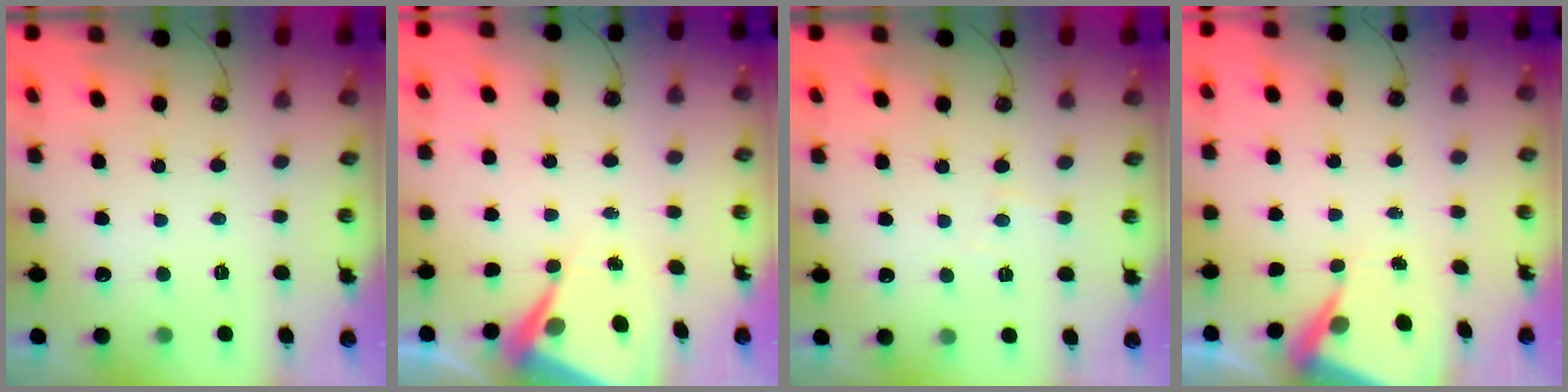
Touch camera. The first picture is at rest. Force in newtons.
{"total": 6.1, "press": 6.1, "slide": 0.3}
{"total": 3.6, "press": 3.5, "slide": 0.6}
{"total": 6.9, "press": 6.8, "slide": 0.6}